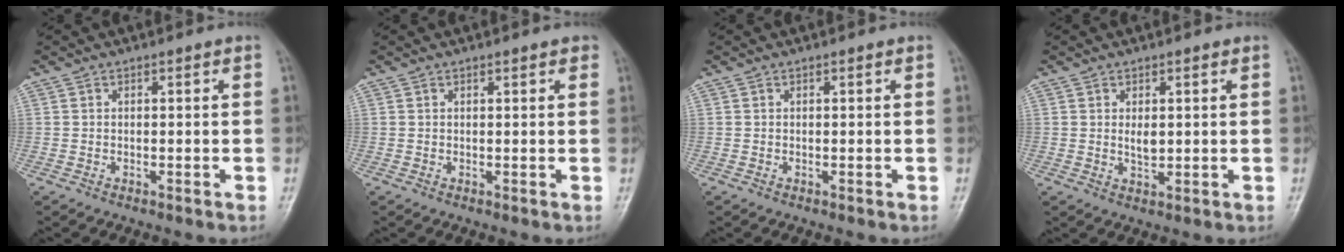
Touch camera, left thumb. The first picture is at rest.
{"total": 1.2, "force": [0.8, 0.4, 0.7], "torque": [-0.008, -0.001, 0.008]}
{"total": 0.0}
{"total": 2.5, "force": [0.6, 1.3, 2.1], "torque": [-0.030, -0.007, 0.013]}